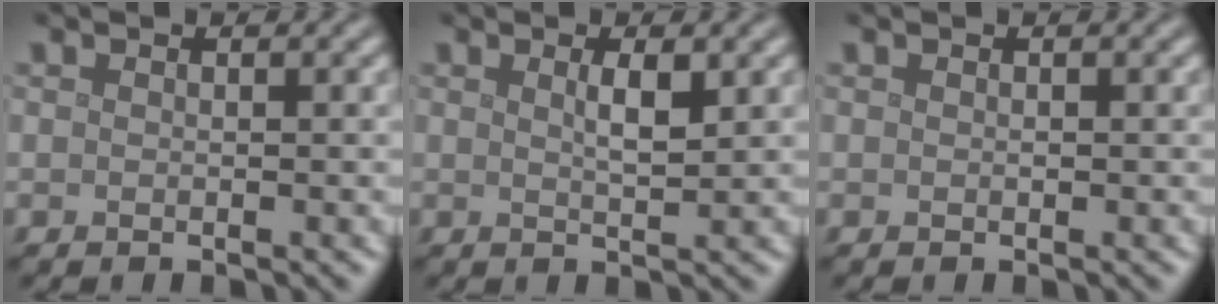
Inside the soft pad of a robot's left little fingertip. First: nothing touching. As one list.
[{"total": 1.9, "force": [0.8, 0.4, 1.7], "torque": [-0.028, 0.000, 0.011]}, {"total": 0.0}]